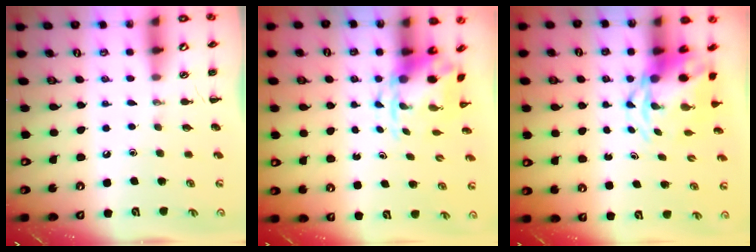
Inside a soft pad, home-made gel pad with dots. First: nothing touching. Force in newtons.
{"total": 3.8, "press": 3.7, "slide": 0.9}
{"total": 5.5, "press": 5.3, "slide": 1.3}